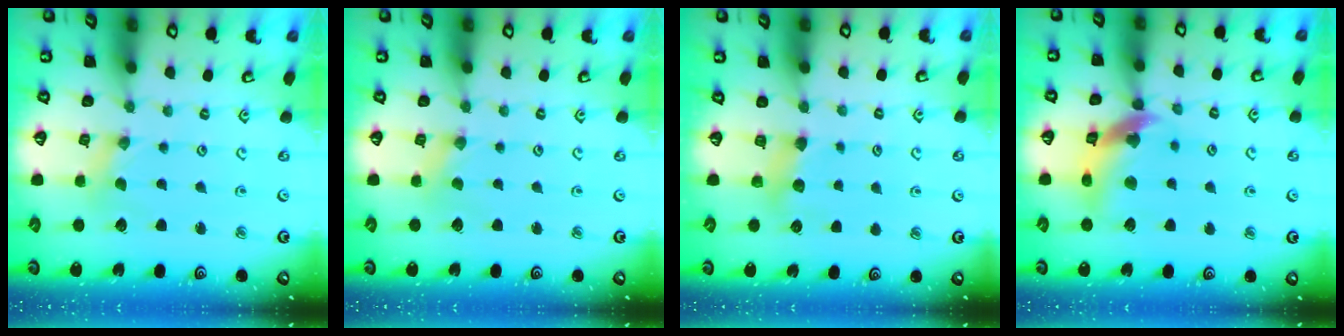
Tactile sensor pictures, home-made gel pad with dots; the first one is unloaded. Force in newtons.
{"total": 0.0}
{"total": 5.1, "press": 5.0, "slide": 0.8}
{"total": 14.1, "press": 14.1, "slide": 1.6}